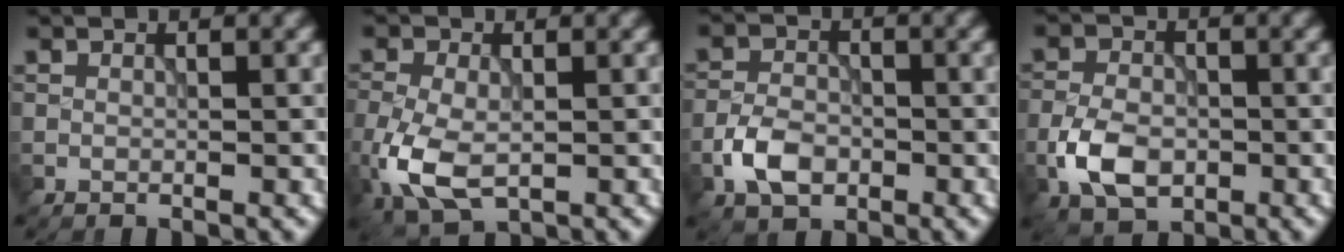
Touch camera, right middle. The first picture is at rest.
{"total": 5.8, "force": [-1.6, 3.4, 4.4], "torque": [-0.108, -0.012, -0.031]}
{"total": 3.9, "force": [-1.7, 2.5, 2.4], "torque": [-0.048, 0.000, -0.037]}
{"total": 5.0, "force": [-1.8, 3.2, 3.3], "torque": [-0.068, -0.003, -0.039]}